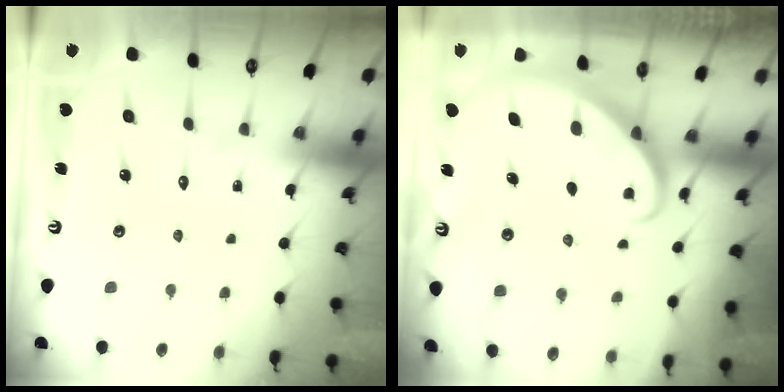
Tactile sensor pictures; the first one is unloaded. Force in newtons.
{"total": 2.8, "press": 2.8, "slide": 0.2}